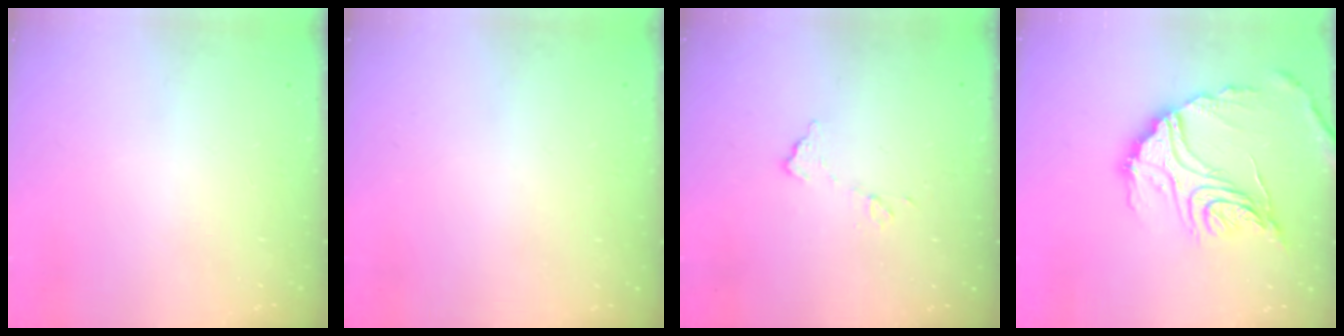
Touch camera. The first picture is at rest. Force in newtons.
{"total": 3.0, "press": 3.0, "slide": 0.1}
{"total": 6.3, "press": 6.3, "slide": 0.3}
{"total": 22.4, "press": 22.3, "slide": 2.2}